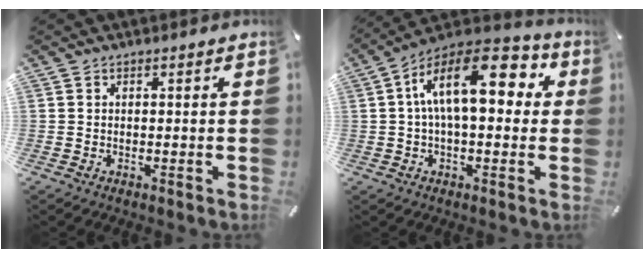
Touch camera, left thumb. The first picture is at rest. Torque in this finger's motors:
{"motor_torque": [0.60, 0.92, 2.45, -0.33, 0.67]}